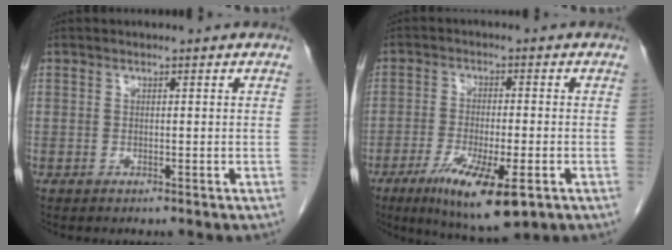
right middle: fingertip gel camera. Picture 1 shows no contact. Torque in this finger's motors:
{"motor_torque": [1.54, -0.60, 0.32, 0.12]}